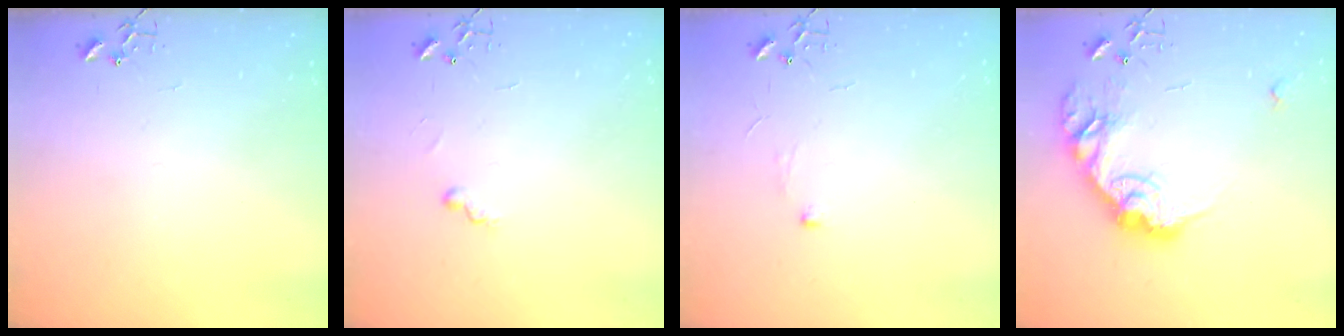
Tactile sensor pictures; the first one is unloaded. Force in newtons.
{"total": 4.6, "press": 4.6, "slide": 0.5}
{"total": 5.1, "press": 5.0, "slide": 0.6}
{"total": 19.2, "press": 19.2, "slide": 0.8}